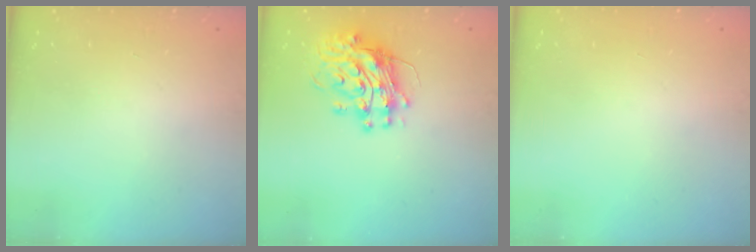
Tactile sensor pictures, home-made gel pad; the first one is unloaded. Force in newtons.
{"total": 13.1, "press": 13.1, "slide": 1.3}
{"total": 0.0}